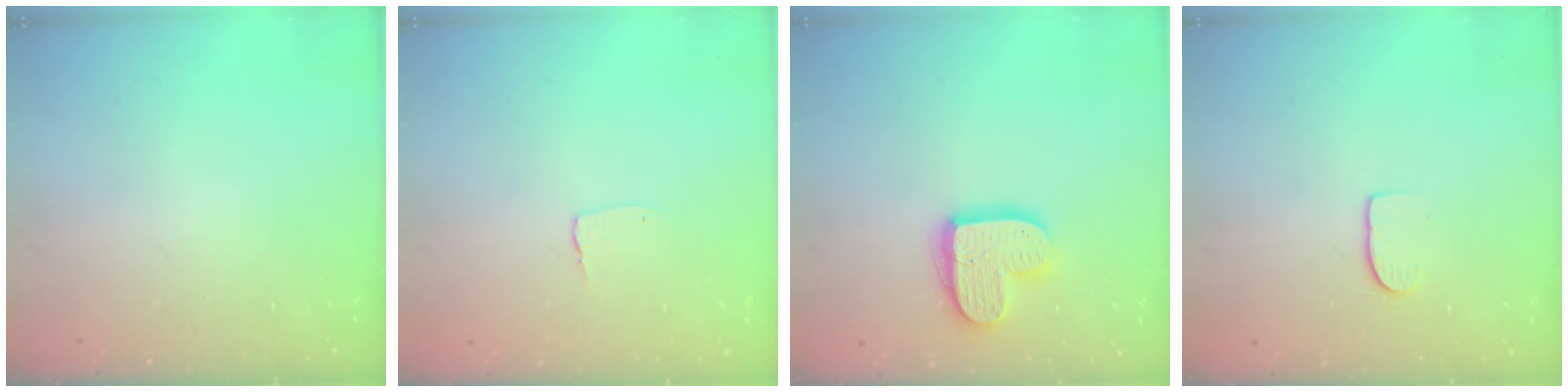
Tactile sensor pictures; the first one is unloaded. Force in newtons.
{"total": 2.7, "press": 2.7, "slide": 0.2}
{"total": 13.8, "press": 13.8, "slide": 0.9}
{"total": 6.6, "press": 6.6, "slide": 0.7}